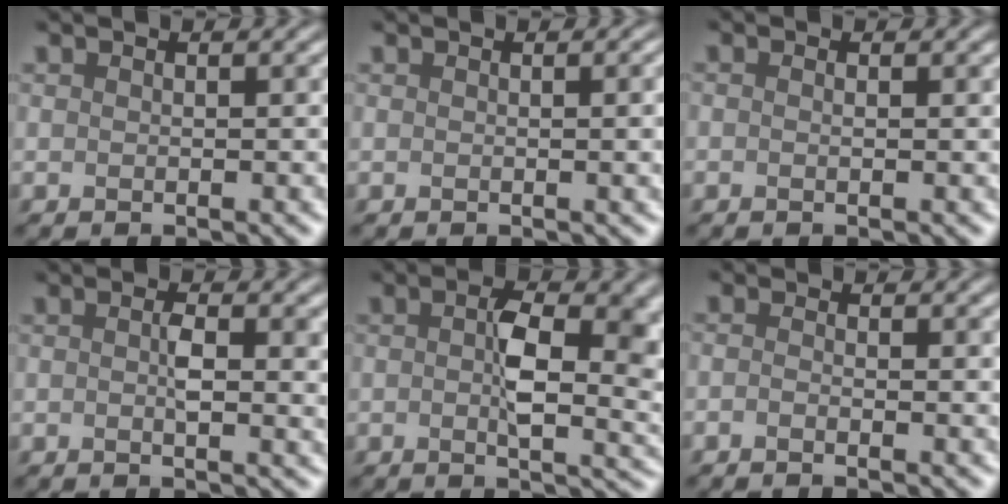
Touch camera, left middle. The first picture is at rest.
{"total": 3.8, "force": [0.5, 1.9, 3.2], "torque": [-0.004, 0.031, -0.010]}
{"total": 0.7, "force": [0.0, 0.4, 0.6], "torque": [0.004, 0.006, -0.004]}
{"total": 1.1, "force": [-0.4, -0.9, 0.3], "torque": [-0.032, -0.004, 0.015]}
{"total": 5.1, "force": [0.0, 1.1, 4.9], "torque": [-0.099, 0.005, 0.017]}
{"total": 2.1, "force": [-1.7, -0.9, -0.8], "torque": [-0.012, -0.004, -0.009]}